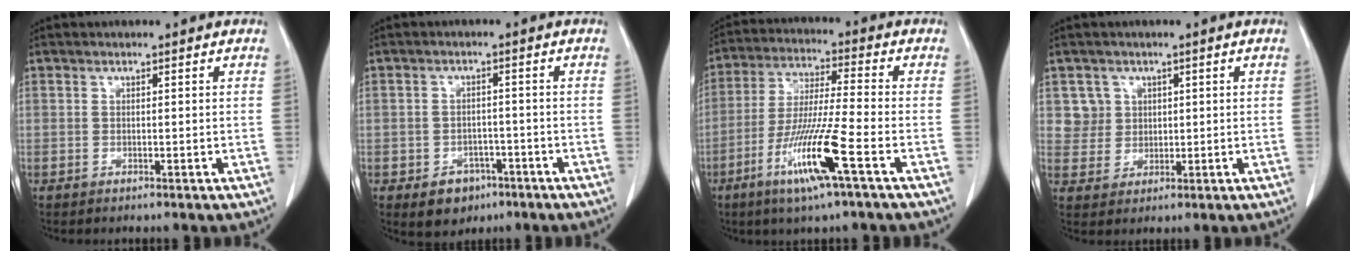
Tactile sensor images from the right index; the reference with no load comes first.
{"total": 5.0, "force": [-2.6, 3.8, 1.8], "torque": [-0.021, 0.006, -0.028]}
{"total": 12.6, "force": [-5.6, -0.5, 11.3], "torque": [-0.225, -0.022, -0.110]}
{"total": 4.2, "force": [1.7, 3.8, -0.3], "torque": [0.019, 0.007, 0.033]}